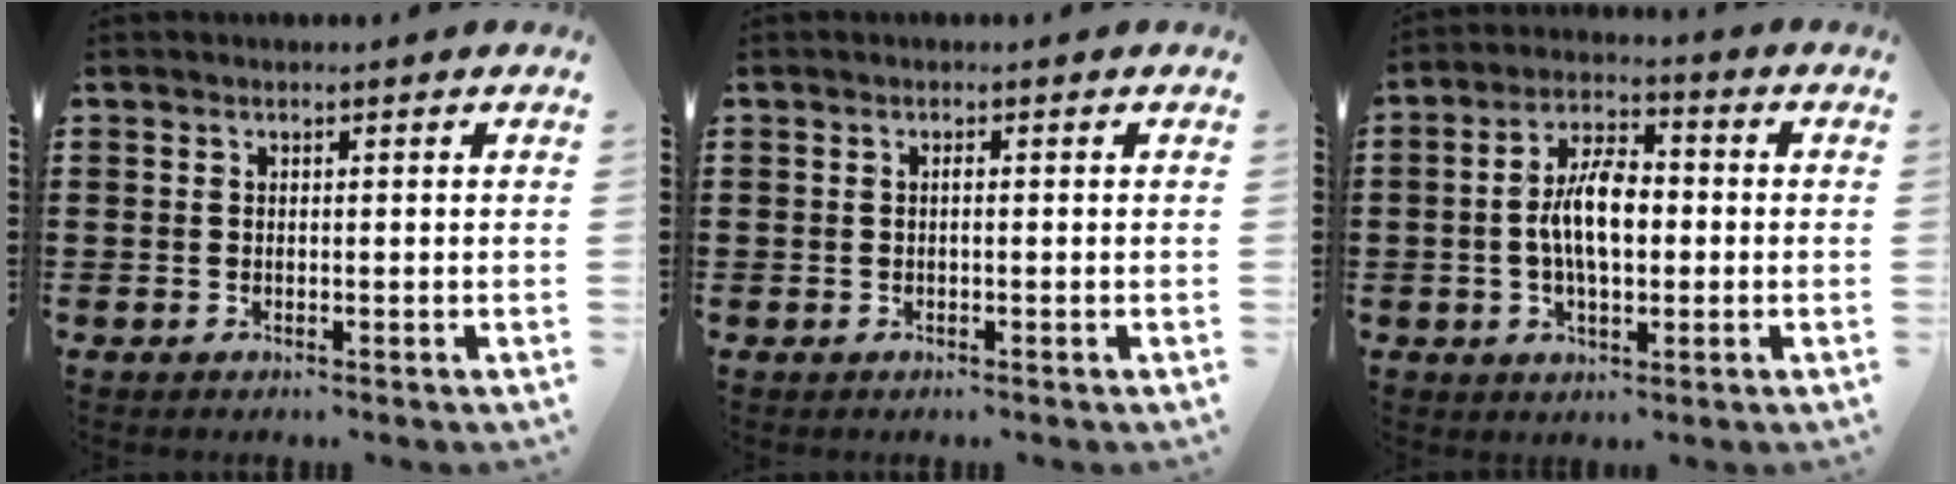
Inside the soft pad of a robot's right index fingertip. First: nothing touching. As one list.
[{"total": 0.6, "force": [-0.1, 0.1, 0.6], "torque": [-0.012, -0.004, -0.002]}, {"total": 7.9, "force": [-0.5, 3.7, 6.9], "torque": [-0.132, 0.006, -0.016]}]